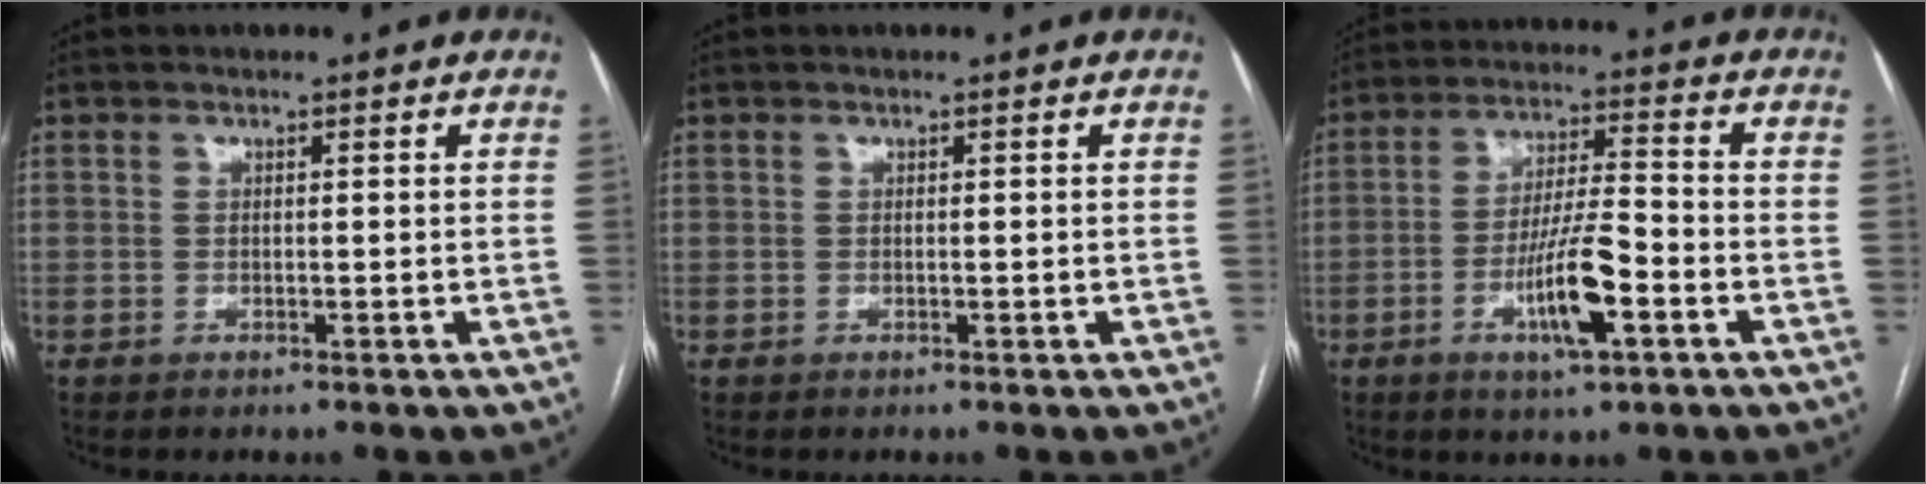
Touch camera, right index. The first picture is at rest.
{"total": 0.0}
{"total": 10.2, "force": [-3.9, 1.5, 9.3], "torque": [-0.171, -0.002, -0.068]}